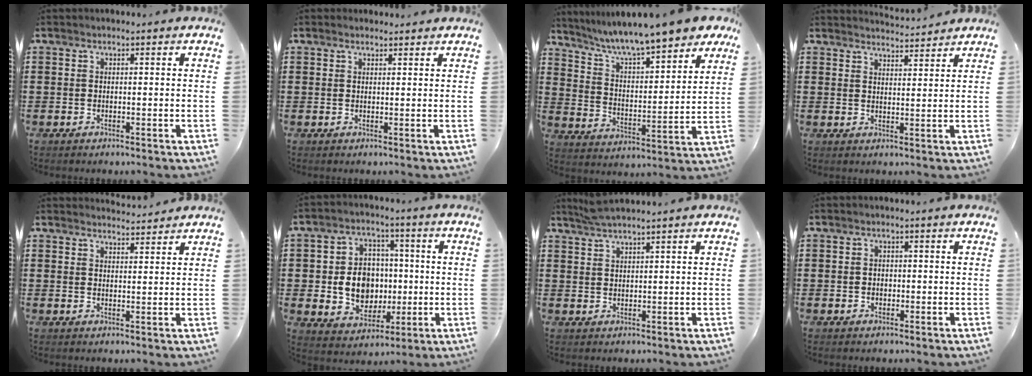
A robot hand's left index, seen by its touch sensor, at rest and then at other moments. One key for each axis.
{"total": 1.1, "fx": 1.0, "fy": 0.2, "fz": 0.2, "tx": -0.005, "ty": 0.002, "tz": 0.020}
{"total": 8.1, "fx": 7.4, "fy": -0.1, "fz": 3.4, "tx": -0.097, "ty": -0.045, "tz": 0.122}
{"total": 3.1, "fx": 3.1, "fy": 0.0, "fz": 0.2, "tx": -0.013, "ty": -0.013, "tz": 0.057}
{"total": 2.6, "fx": 2.6, "fy": 0.2, "fz": 0.1, "tx": -0.002, "ty": -0.011, "tz": 0.048}
{"total": 8.3, "fx": -0.2, "fy": 7.3, "fz": 4.0, "tx": -0.072, "ty": 0.015, "tz": -0.001}
{"total": 2.2, "fx": 2.0, "fy": -0.3, "fz": 0.9, "tx": -0.021, "ty": 0.003, "tz": 0.038}
{"total": 1.0, "fx": -0.2, "fy": 0.9, "fz": 0.4, "tx": -0.011, "ty": 0.005, "tz": -0.005}